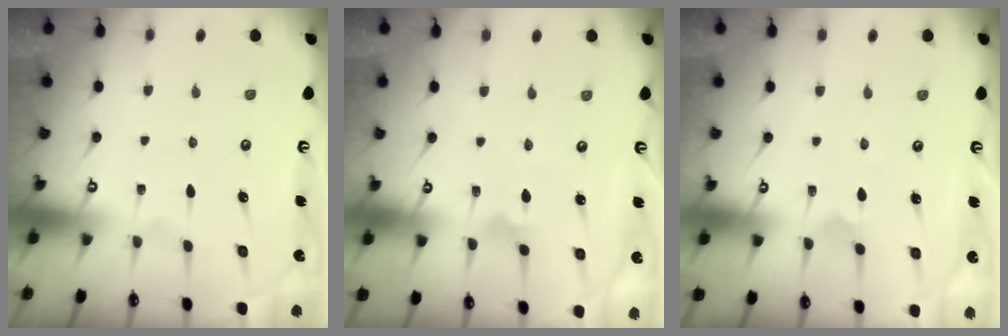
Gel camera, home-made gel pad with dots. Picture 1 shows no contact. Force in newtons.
{"total": 2.7, "press": 2.7, "slide": 0.5}
{"total": 2.5, "press": 2.5, "slide": 0.5}